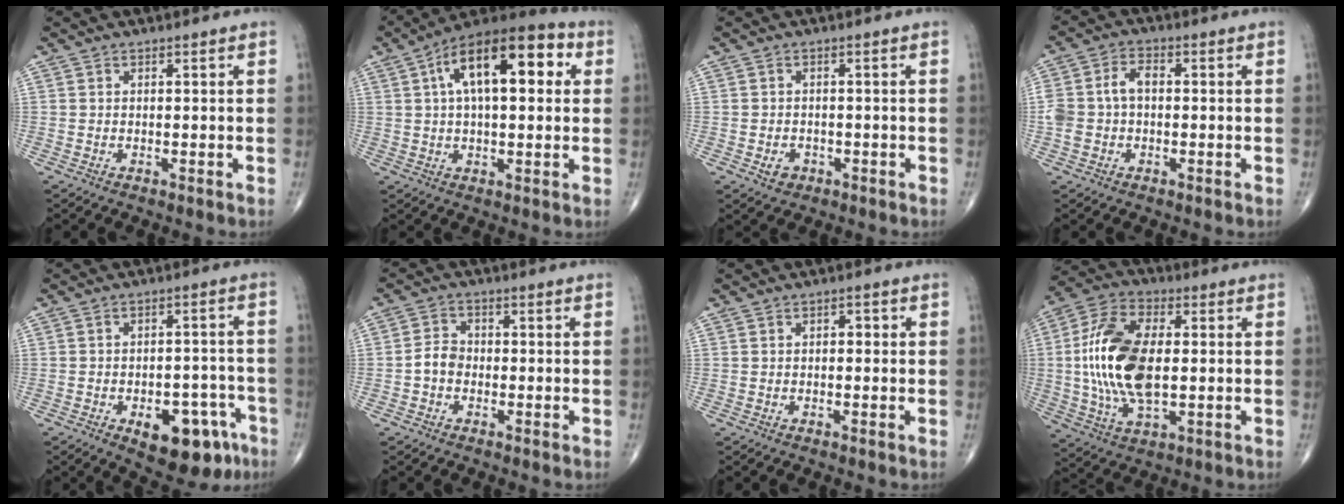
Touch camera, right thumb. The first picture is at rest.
{"total": 18.3, "force": [4.9, 8.3, 15.6], "torque": [-0.223, 0.026, 0.066]}
{"total": 2.5, "force": [-1.1, 2.1, 1.0], "torque": [-0.009, 0.005, -0.012]}
{"total": 6.4, "force": [-0.1, 4.3, 4.8], "torque": [-0.104, 0.026, -0.004]}
{"total": 13.7, "force": [-6.8, 7.2, 9.5], "torque": [-0.096, 0.041, -0.083]}
{"total": 3.6, "force": [-1.1, 2.8, 2.0], "torque": [-0.028, 0.014, -0.029]}
{"total": 1.5, "force": [0.1, 0.9, 1.2], "torque": [-0.007, 0.004, -0.004]}
{"total": 17.8, "force": [0.4, 9.2, 15.3], "torque": [-0.313, 0.005, 0.006]}